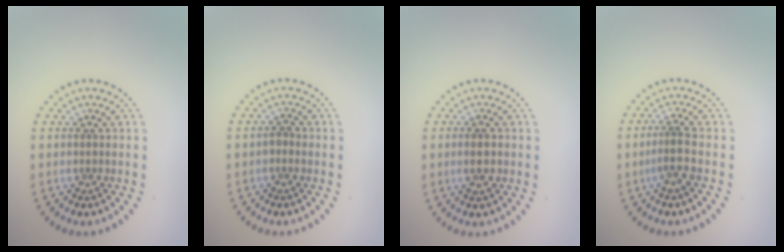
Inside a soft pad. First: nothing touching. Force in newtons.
{"total": 0.8, "press": 0.8, "slide": 0.2}
{"total": 1.7, "press": 1.7, "slide": 0.4}
{"total": 1.8, "press": 1.3, "slide": 1.2}